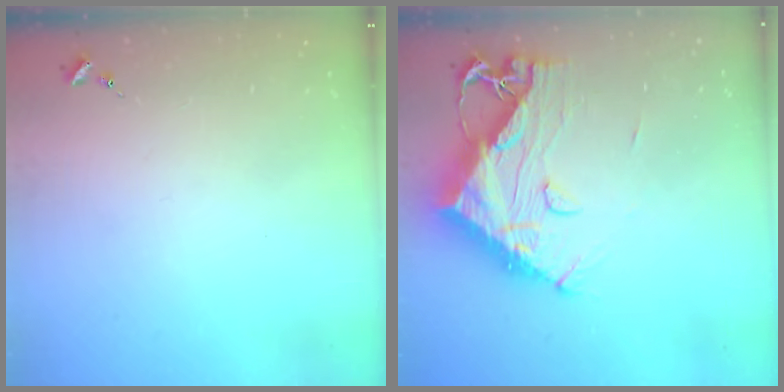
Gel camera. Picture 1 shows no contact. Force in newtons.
{"total": 15.8, "press": 15.7, "slide": 1.7}